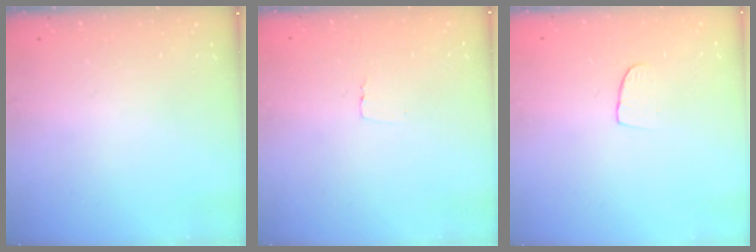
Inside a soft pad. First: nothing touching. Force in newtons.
{"total": 2.3, "press": 2.3, "slide": 0.1}
{"total": 6.0, "press": 5.9, "slide": 0.5}